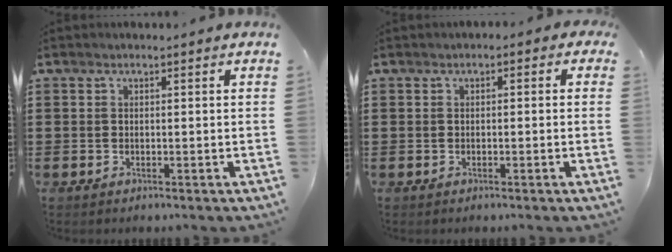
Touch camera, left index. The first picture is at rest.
{"total": 1.0, "force": [-0.7, 0.5, 0.5], "torque": [-0.012, 0.003, -0.016]}